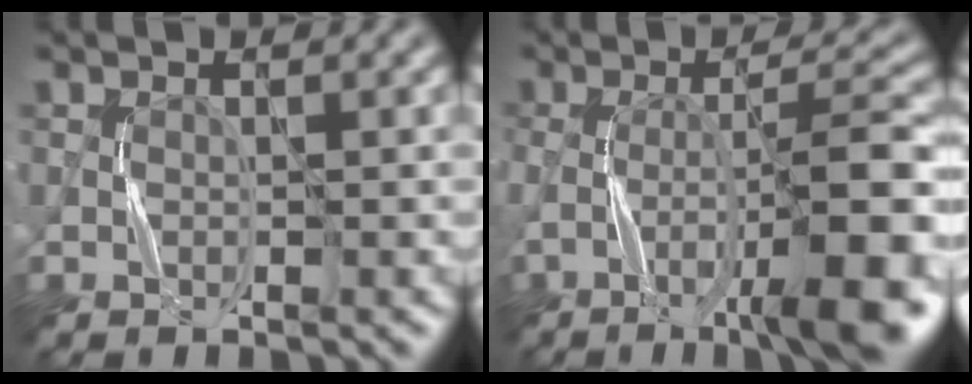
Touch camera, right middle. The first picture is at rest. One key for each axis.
{"total": 9.9, "fx": -3.2, "fy": 2.1, "fz": 9.1, "tx": -0.131, "ty": 0.007, "tz": -0.051}